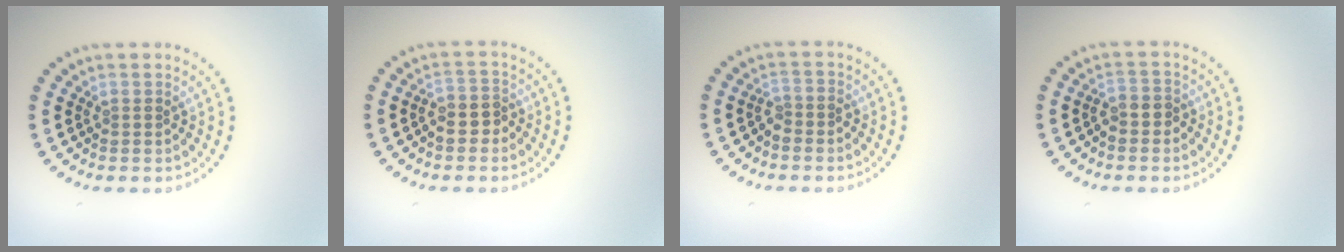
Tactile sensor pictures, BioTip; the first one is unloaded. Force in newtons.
{"total": 2.3, "press": 2.1, "slide": 0.8}
{"total": 1.4, "press": 1.1, "slide": 0.8}
{"total": 1.9, "press": 1.6, "slide": 0.9}